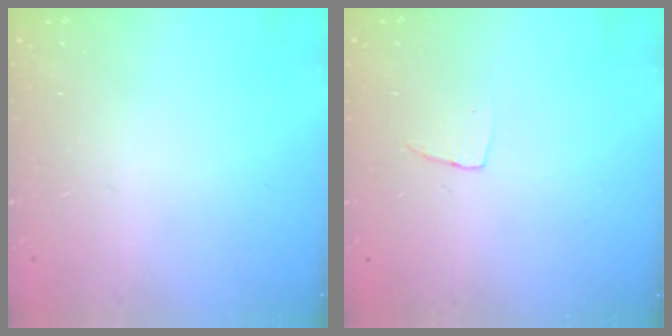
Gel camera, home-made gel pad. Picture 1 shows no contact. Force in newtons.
{"total": 4.5, "press": 4.4, "slide": 0.3}